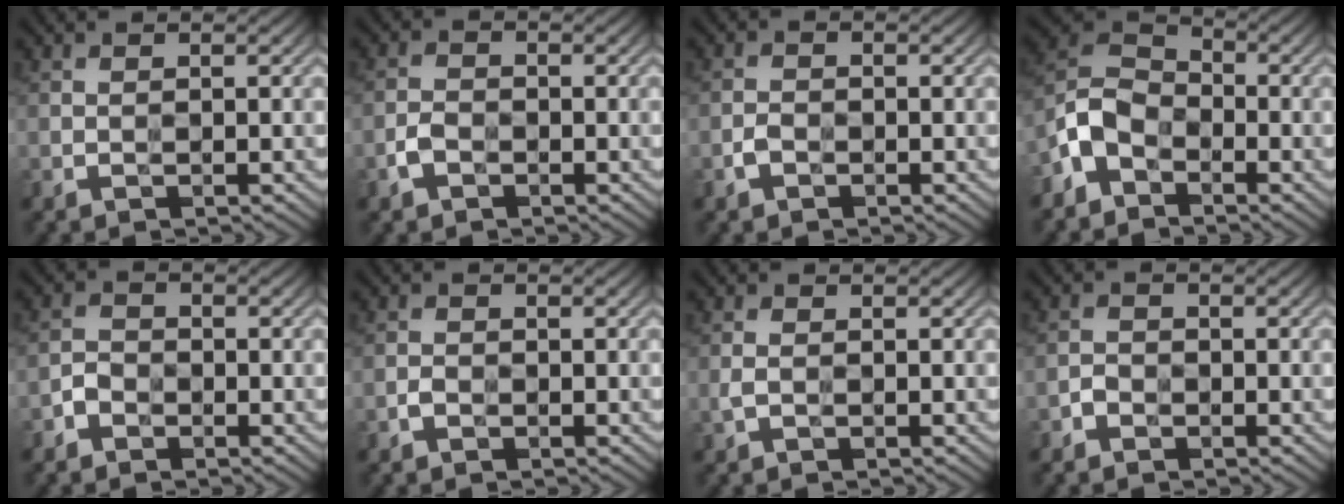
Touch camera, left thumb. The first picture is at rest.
{"total": 2.3, "force": [-1.2, 1.5, 1.2], "torque": [-0.026, 0.002, -0.030]}
{"total": 1.6, "force": [-0.9, 1.0, 0.8], "torque": [-0.016, 0.001, -0.021]}
{"total": 6.7, "force": [-4.0, 4.2, 3.5], "torque": [-0.083, 0.006, -0.098]}
{"total": 2.2, "force": [-1.4, 1.5, 0.8], "torque": [-0.012, 0.004, -0.035]}
{"total": 1.1, "force": [-0.7, 0.7, 0.5], "torque": [-0.011, 0.001, -0.016]}
{"total": 1.2, "force": [-0.3, 0.7, 1.0], "torque": [-0.027, 0.001, -0.009]}
{"total": 1.6, "force": [-1.1, 1.0, 0.5], "torque": [-0.006, 0.003, -0.025]}